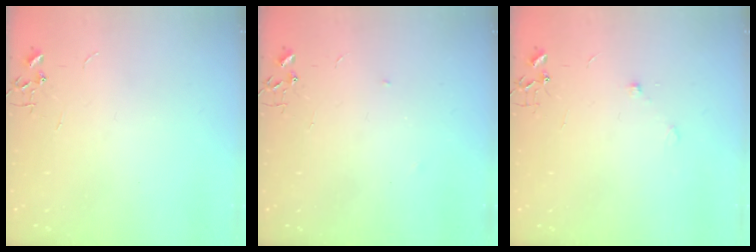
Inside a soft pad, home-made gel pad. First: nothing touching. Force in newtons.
{"total": 3.7, "press": 3.5, "slide": 1.2}
{"total": 5.0, "press": 4.9, "slide": 1.3}